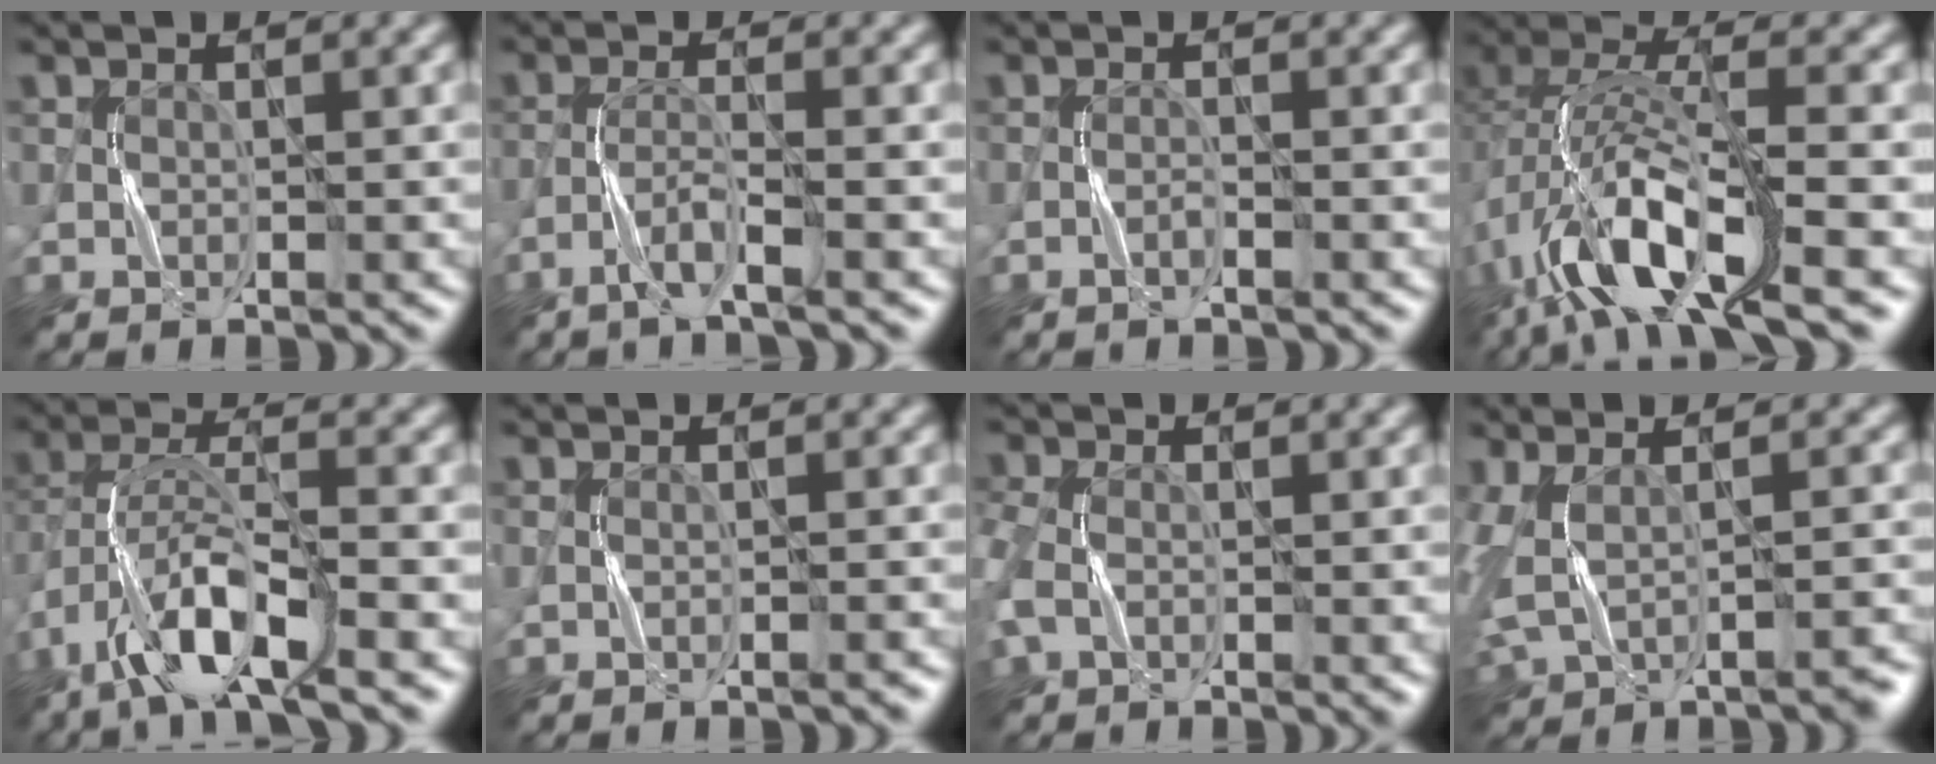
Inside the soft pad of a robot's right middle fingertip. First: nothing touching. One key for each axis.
{"total": 2.6, "fx": -1.8, "fy": 0.1, "fz": 1.9, "tx": -0.036, "ty": 0.008, "tz": -0.042}
{"total": 0.7, "fx": -0.5, "fy": 0.1, "fz": 0.4, "tx": -0.004, "ty": 0.006, "tz": -0.012}
{"total": 11.0, "fx": -5.4, "fy": 4.1, "fz": 8.7, "tx": -0.172, "ty": 0.010, "tz": -0.106}
{"total": 9.0, "fx": -5.2, "fy": 2.7, "fz": 6.8, "tx": -0.129, "ty": 0.007, "tz": -0.101}
{"total": 1.1, "fx": -0.1, "fy": 0.5, "fz": 1.0, "tx": -0.006, "ty": 0.000, "tz": -0.006}
{"total": 4.2, "fx": -0.8, "fy": 2.6, "fz": 3.2, "tx": -0.085, "ty": 0.000, "tz": -0.022}
{"total": 5.5, "fx": -1.1, "fy": 2.6, "fz": 4.8, "tx": -0.096, "ty": -0.013, "tz": -0.016}